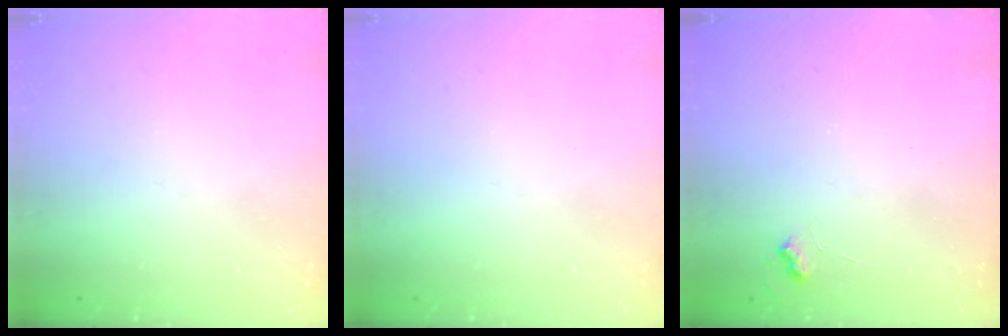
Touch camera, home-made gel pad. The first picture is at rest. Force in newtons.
{"total": 0.0}
{"total": 3.6, "press": 3.6, "slide": 0.4}